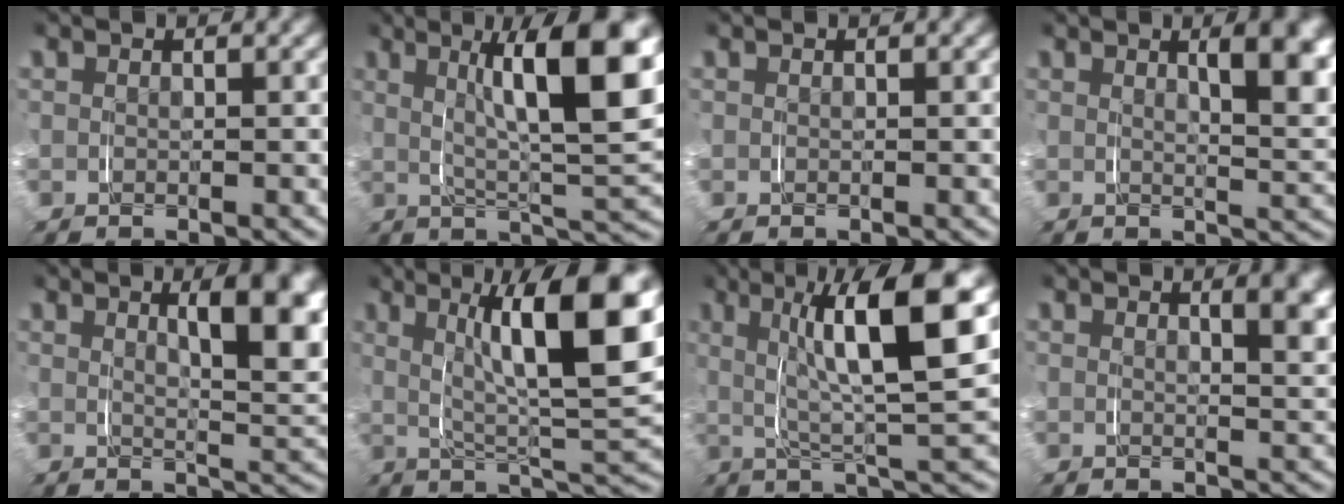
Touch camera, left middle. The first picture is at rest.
{"total": 9.0, "force": [3.4, 0.9, 8.2], "torque": [-0.095, 0.022, 0.047]}
{"total": 0.0}
{"total": 5.7, "force": [2.5, 1.1, 5.0], "torque": [-0.038, 0.009, 0.038]}
{"total": 7.0, "force": [2.9, 1.5, 6.2], "torque": [-0.051, 0.013, 0.043]}
{"total": 10.0, "force": [4.1, 1.0, 9.0], "torque": [-0.107, 0.027, 0.054]}
{"total": 8.0, "force": [3.4, -0.2, 7.2], "torque": [-0.080, 0.029, 0.040]}
{"total": 3.3, "force": [2.1, 0.2, 2.5], "torque": [-0.014, 0.006, 0.033]}